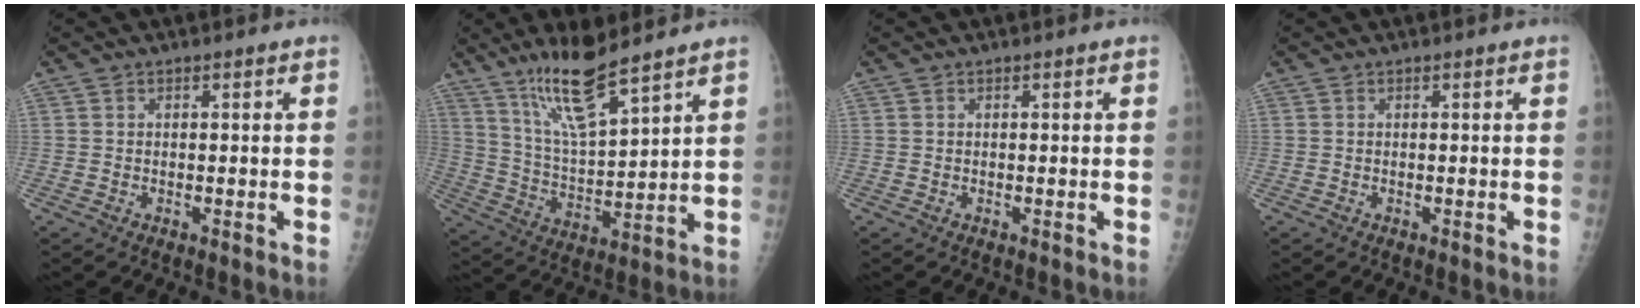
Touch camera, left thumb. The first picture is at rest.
{"total": 12.3, "force": [9.3, 2.0, 7.9], "torque": [-0.141, -0.063, 0.184]}
{"total": 0.0}
{"total": 0.0}